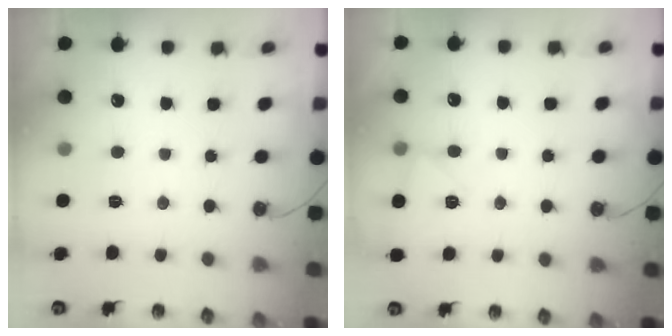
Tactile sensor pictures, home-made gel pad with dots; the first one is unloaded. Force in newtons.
{"total": 4.8, "press": 3.2, "slide": 3.6}